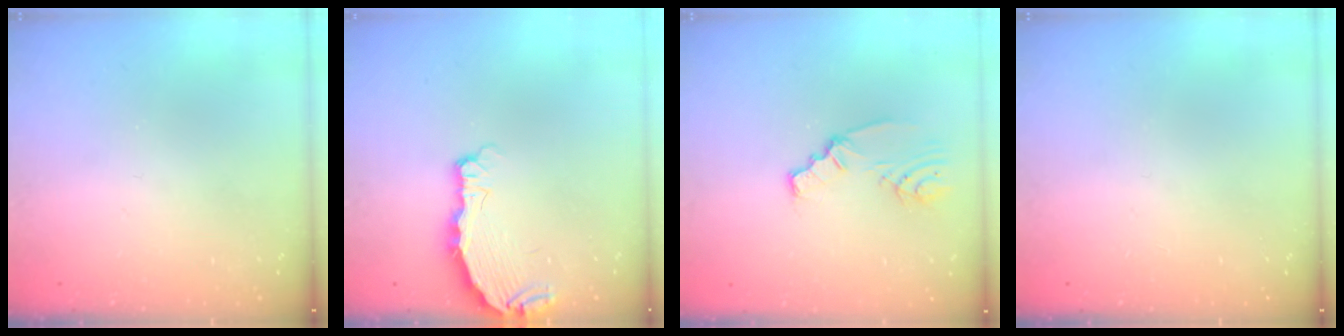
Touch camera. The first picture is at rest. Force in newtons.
{"total": 5.0, "press": 4.9, "slide": 0.6}
{"total": 3.4, "press": 3.4, "slide": 0.2}
{"total": 0.0}